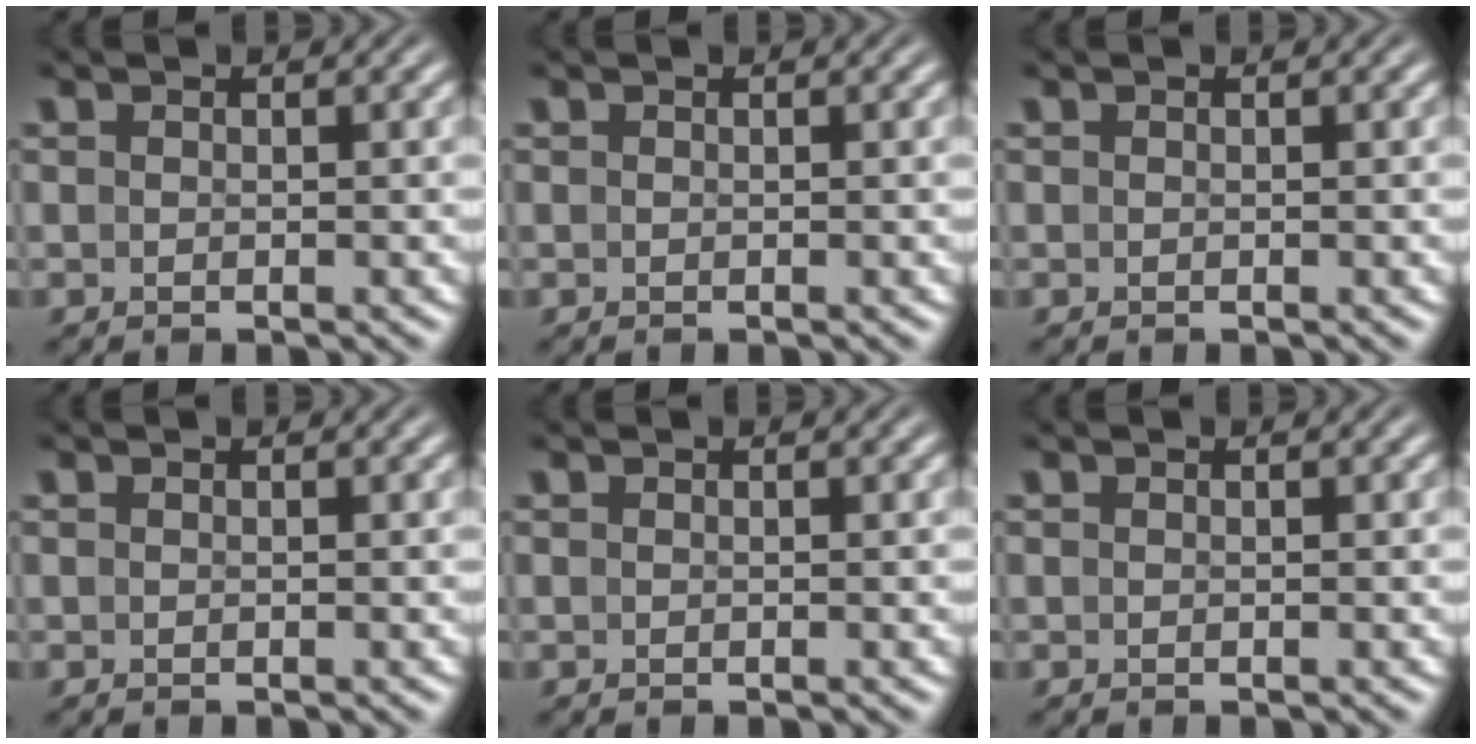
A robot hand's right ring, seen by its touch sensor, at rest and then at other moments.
{"total": 0.0}
{"total": 0.0}
{"total": 0.0}
{"total": 0.0}
{"total": 0.0}